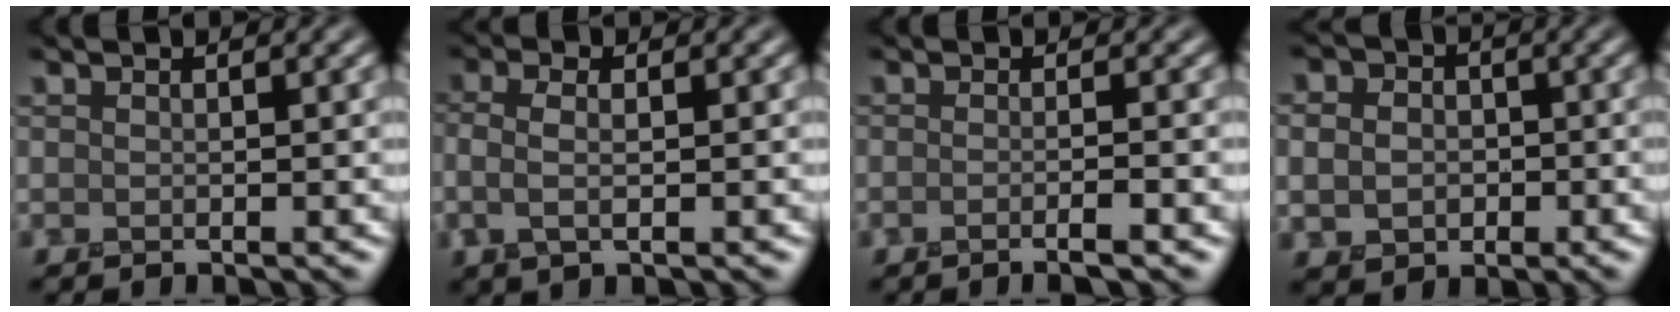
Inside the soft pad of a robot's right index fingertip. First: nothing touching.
{"total": 2.6, "force": [0.0, 1.0, 2.5], "torque": [-0.052, 0.003, -0.004]}
{"total": 2.6, "force": [-0.9, 0.7, 2.3], "torque": [-0.023, -0.003, -0.020]}
{"total": 5.1, "force": [0.0, 4.3, 2.7], "torque": [-0.045, 0.011, -0.016]}